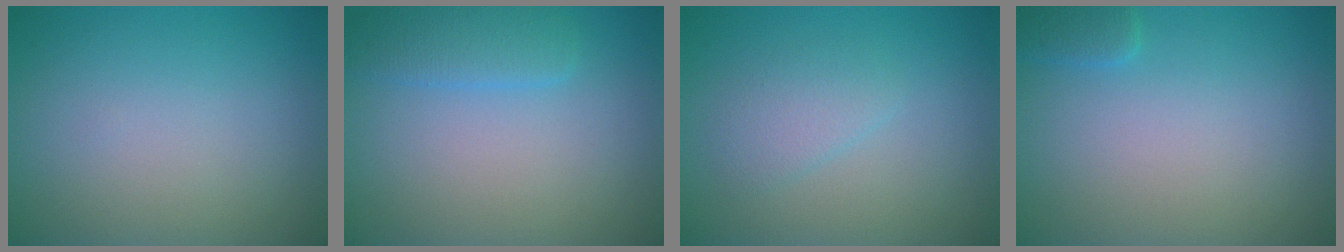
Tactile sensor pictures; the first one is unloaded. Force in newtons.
{"total": 2.5, "press": 2.5, "slide": 0.1}
{"total": 1.8, "press": 1.8, "slide": 0.1}
{"total": 1.2, "press": 1.2, "slide": 0.1}